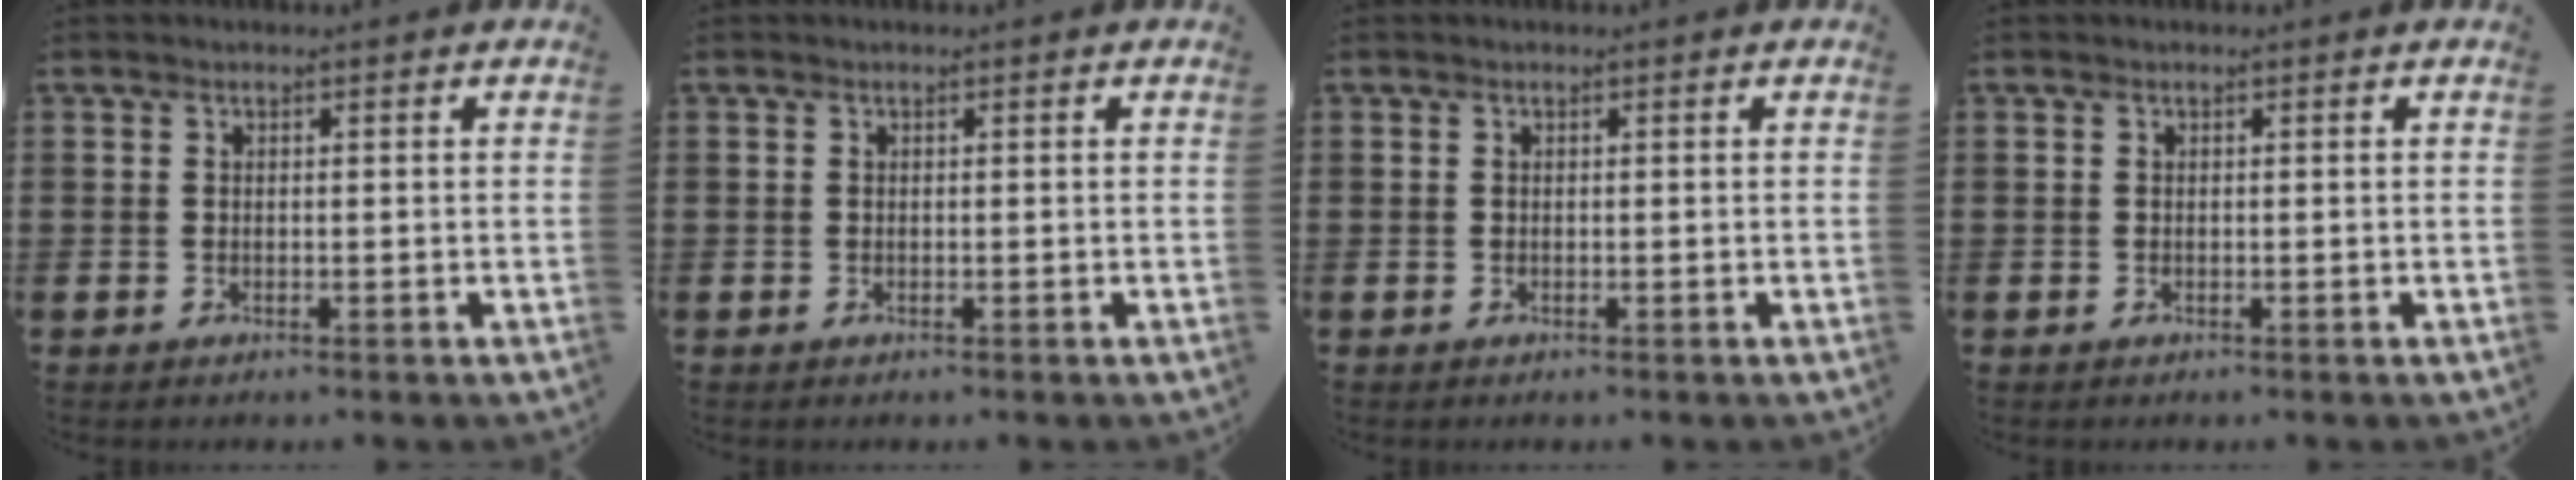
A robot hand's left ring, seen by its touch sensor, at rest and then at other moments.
{"total": 0.0}
{"total": 0.0}
{"total": 0.0}